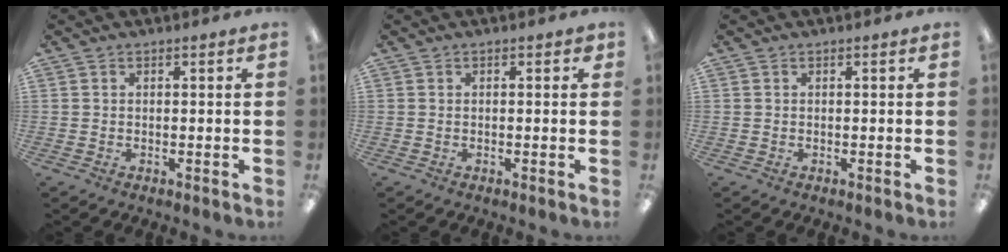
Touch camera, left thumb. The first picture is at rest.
{"total": 1.1, "force": [0.3, 0.7, 0.8], "torque": [-0.008, 0.001, 0.003]}
{"total": 0.0}